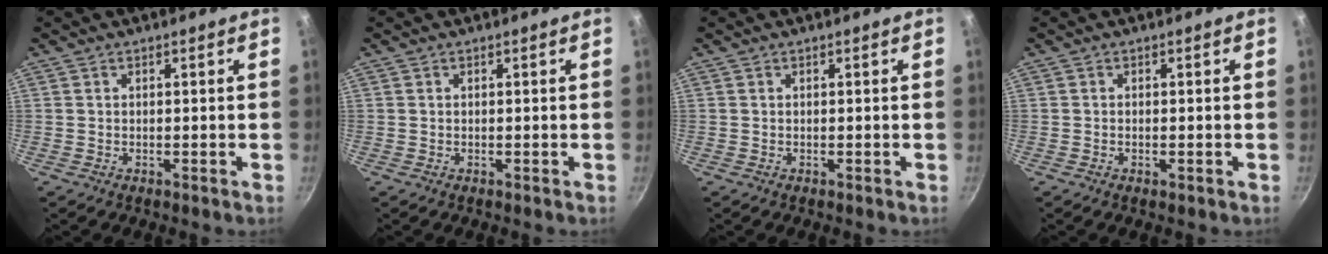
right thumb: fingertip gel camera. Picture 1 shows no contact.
{"total": 0.0}
{"total": 0.0}
{"total": 0.7, "force": [-0.2, 0.3, 0.6], "torque": [-0.010, 0.001, -0.005]}